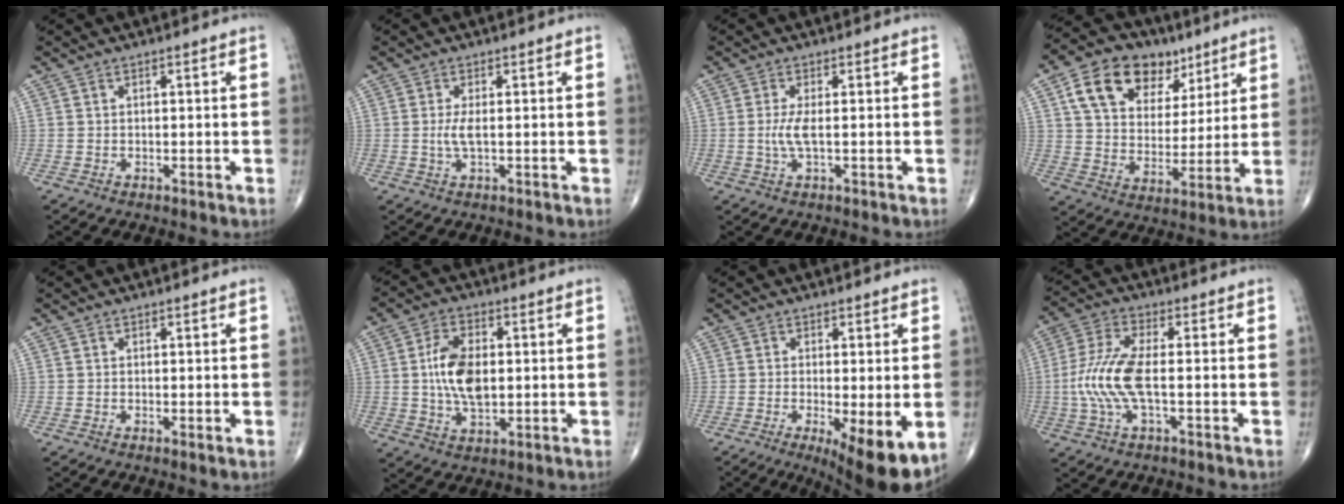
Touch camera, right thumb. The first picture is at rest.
{"total": 2.5, "force": [0.0, 0.5, 2.4], "torque": [-0.061, -0.005, -0.001]}
{"total": 3.1, "force": [-0.1, 0.5, 3.0], "torque": [-0.081, -0.005, -0.004]}
{"total": 17.5, "force": [8.7, 11.8, 9.7], "torque": [-0.130, -0.014, 0.150]}
{"total": 0.5, "force": [0.1, 0.1, 0.5], "torque": [-0.012, -0.004, -0.001]}
{"total": 10.1, "force": [0.6, 5.6, 8.4], "torque": [-0.152, 0.000, 0.014]}
{"total": 10.6, "force": [-3.1, 3.0, 9.6], "torque": [-0.141, -0.024, -0.040]}
{"total": 10.0, "force": [-1.3, 3.1, 9.4], "torque": [-0.229, 0.016, -0.028]}